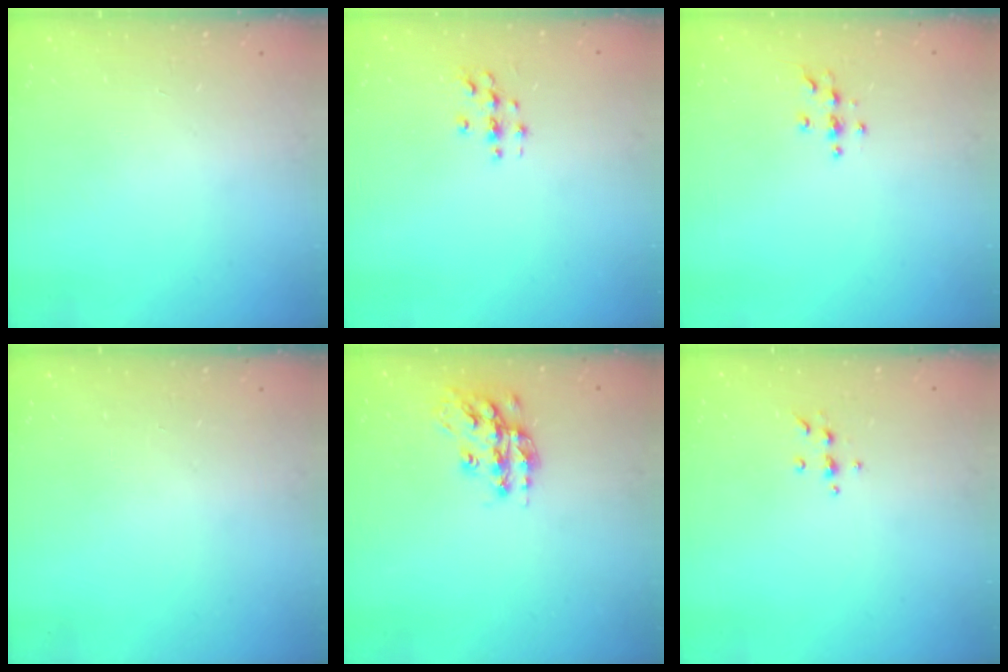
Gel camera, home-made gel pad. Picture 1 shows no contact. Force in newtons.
{"total": 2.8, "press": 2.8, "slide": 0.3}
{"total": 3.8, "press": 3.8, "slide": 0.4}
{"total": 0.0}
{"total": 15.0, "press": 15.0, "slide": 1.0}
{"total": 5.7, "press": 5.7, "slide": 0.5}